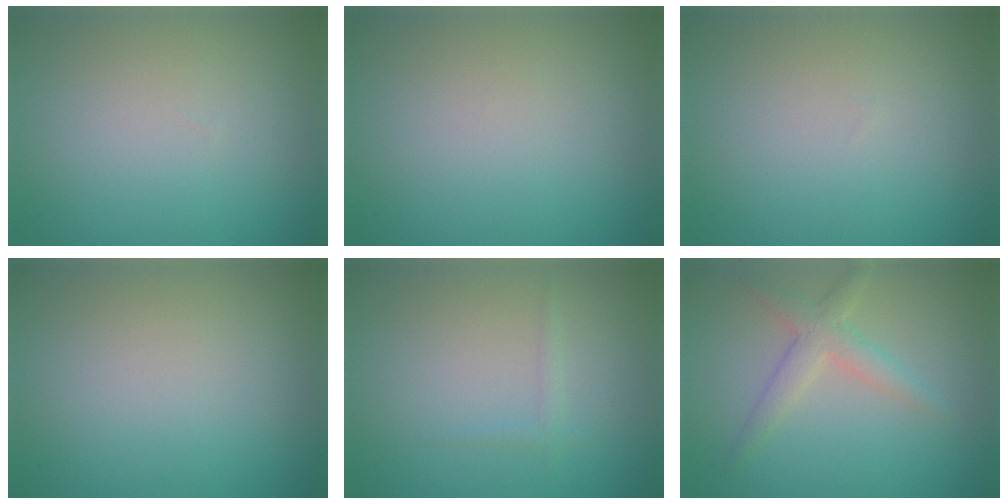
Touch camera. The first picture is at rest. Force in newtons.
{"total": 0.0}
{"total": 0.0}
{"total": 0.0}
{"total": 0.8, "press": 0.8, "slide": 0.1}
{"total": 2.7, "press": 2.7, "slide": 0.1}